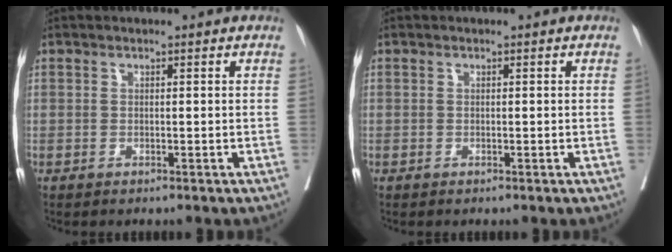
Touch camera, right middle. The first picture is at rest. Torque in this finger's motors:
{"motor_torque": [-0.07, -0.02, -0.23, -0.21]}